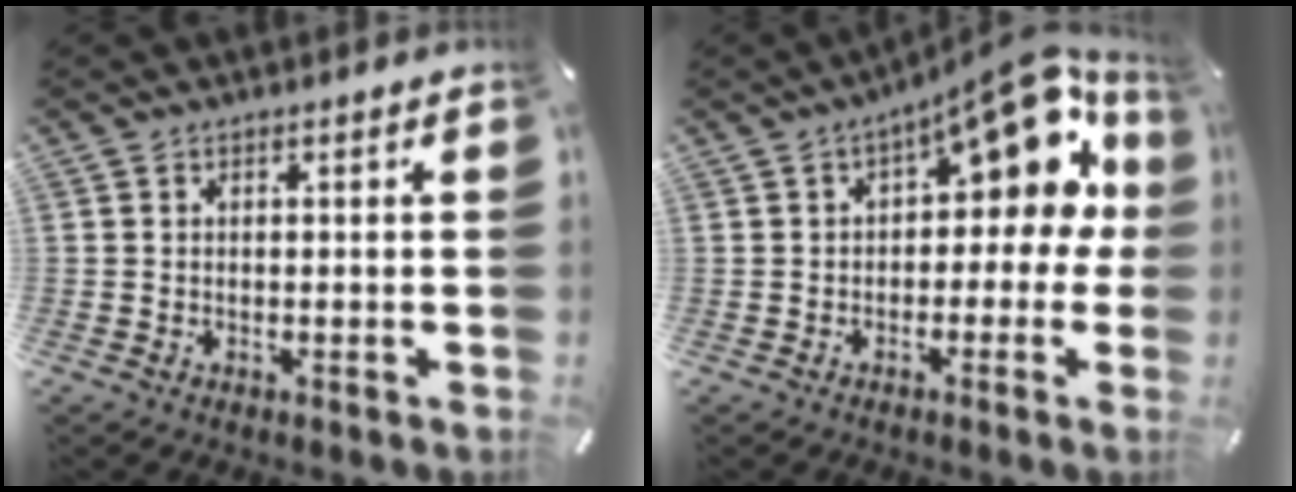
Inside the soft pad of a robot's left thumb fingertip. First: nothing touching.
{"total": 14.3, "force": [6.1, 6.4, 11.2], "torque": [-0.145, -0.043, 0.099]}